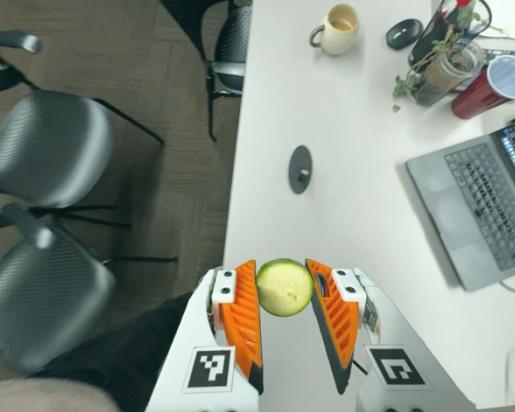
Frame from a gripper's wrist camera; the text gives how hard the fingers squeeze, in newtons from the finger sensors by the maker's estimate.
{"total": 10.1, "left": 9.8, "right": 10.4}